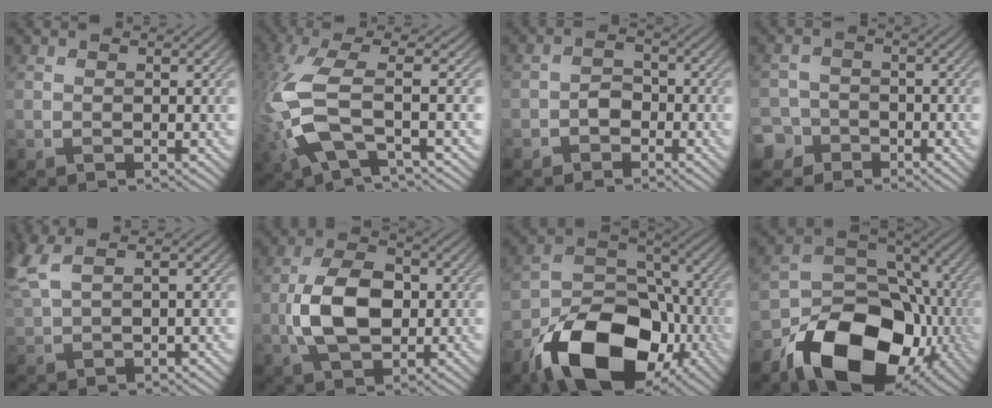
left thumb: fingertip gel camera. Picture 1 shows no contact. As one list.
[{"total": 9.8, "force": [-1.7, 2.9, 9.2], "torque": [-0.215, 0.007, -0.049]}, {"total": 2.5, "force": [-1.3, 1.8, 1.1], "torque": [-0.017, 0.008, -0.028]}, {"total": 4.6, "force": [-3.1, 3.3, 0.6], "torque": [-0.003, -0.001, -0.064]}, {"total": 4.8, "force": [2.3, 1.6, 4.0], "torque": [-0.108, 0.019, 0.050]}, {"total": 9.2, "force": [-0.7, 5.8, 7.2], "torque": [-0.157, 0.003, -0.018]}, {"total": 17.0, "force": [-8.8, 10.4, 10.1], "torque": [-0.175, -0.041, -0.157]}, {"total": 17.7, "force": [-8.0, 12.0, 10.4], "torque": [-0.180, -0.044, -0.136]}]